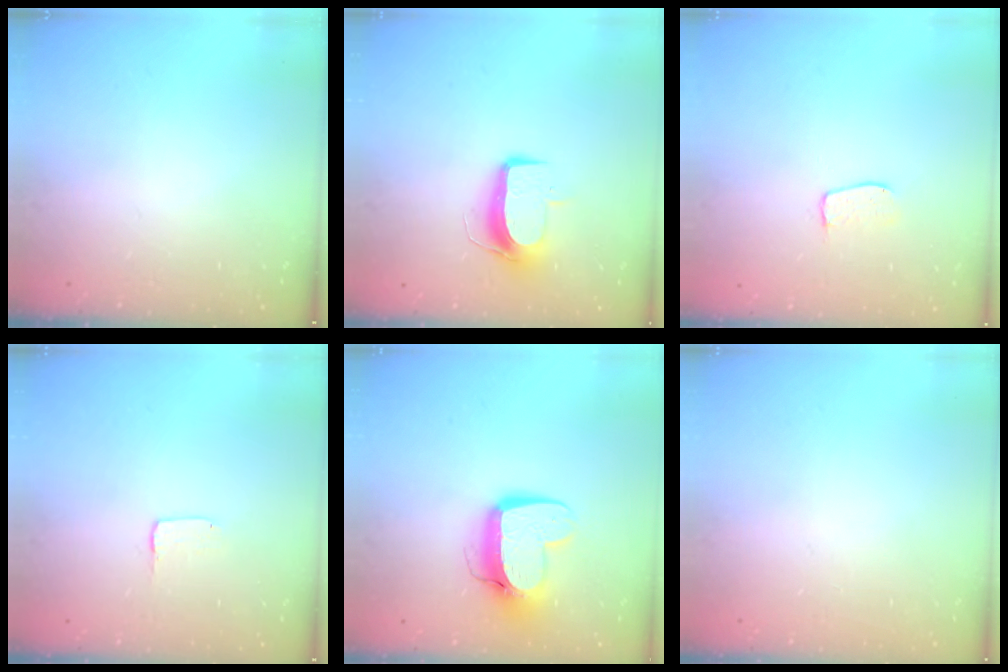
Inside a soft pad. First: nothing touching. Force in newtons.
{"total": 9.5, "press": 9.5, "slide": 0.8}
{"total": 4.8, "press": 4.8, "slide": 0.3}
{"total": 1.3, "press": 1.2, "slide": 0.1}
{"total": 12.4, "press": 12.3, "slide": 1.2}
{"total": 0.0}